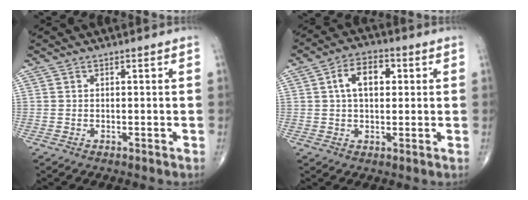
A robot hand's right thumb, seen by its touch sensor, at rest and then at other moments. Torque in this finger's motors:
{"motor_torque": [0.80, 1.31, 0.26, -0.27, 0.15]}